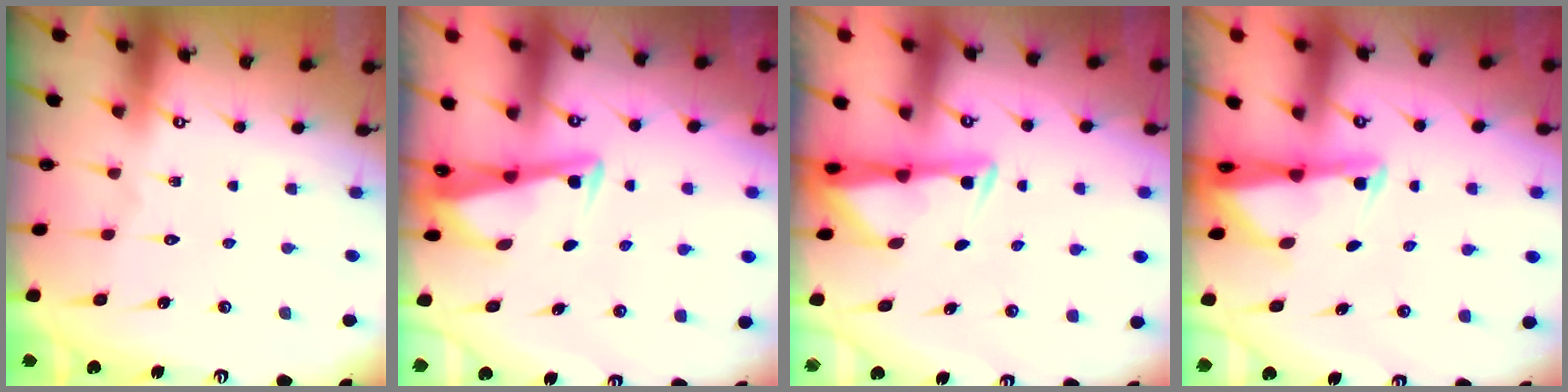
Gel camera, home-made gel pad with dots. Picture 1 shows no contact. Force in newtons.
{"total": 3.4, "press": 3.3, "slide": 0.4}
{"total": 3.4, "press": 3.4, "slide": 0.4}
{"total": 3.1, "press": 3.0, "slide": 0.5}